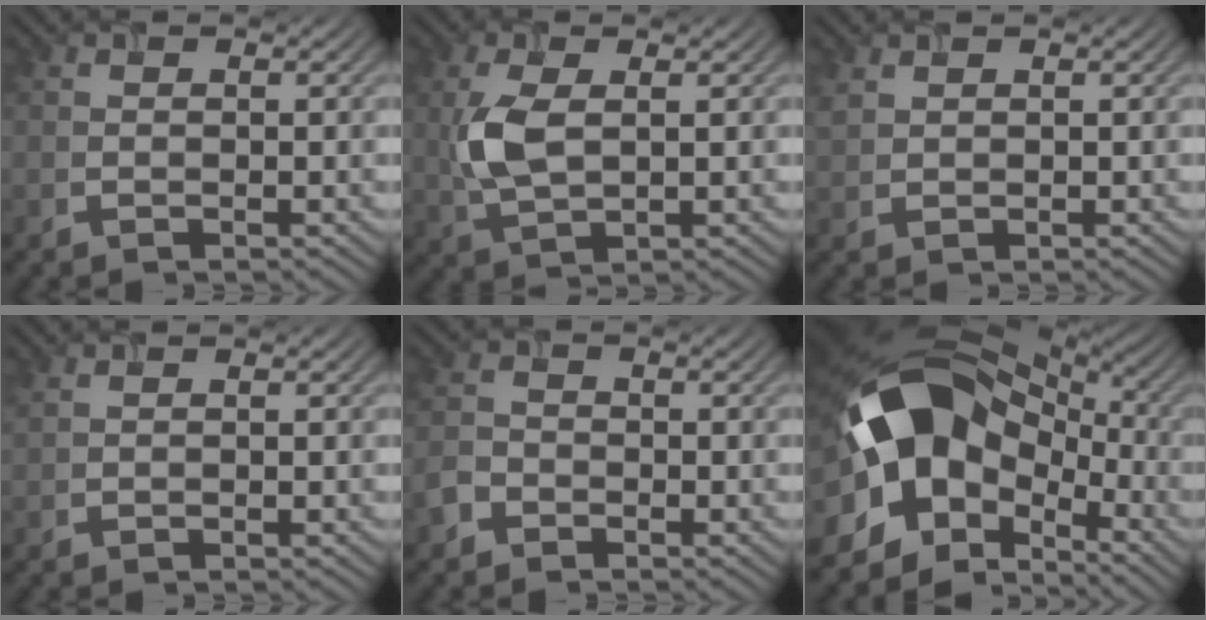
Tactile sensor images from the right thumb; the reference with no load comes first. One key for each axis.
{"total": 5.9, "fx": 0.8, "fy": 3.0, "fz": 5.0, "tx": -0.130, "ty": 0.000, "tz": 0.019}
{"total": 1.3, "fx": 1.0, "fy": 0.7, "fz": 0.5, "tx": -0.018, "ty": 0.003, "tz": 0.026}
{"total": 0.7, "fx": 0.6, "fy": 0.1, "fz": 0.2, "tx": -0.012, "ty": 0.005, "tz": 0.015}
{"total": 2.4, "fx": -1.5, "fy": 1.7, "fz": 0.7, "tx": -0.018, "ty": 0.002, "tz": -0.043}
{"total": 19.2, "fx": -2.3, "fy": 12.9, "fz": 14.0, "tx": -0.244, "ty": -0.008, "tz": -0.039}